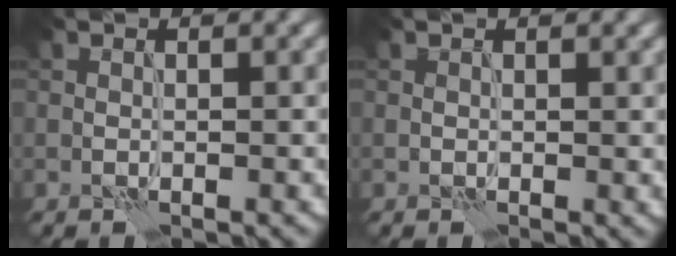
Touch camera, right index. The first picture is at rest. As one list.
[{"total": 0.9, "force": [0.5, 0.3, 0.7], "torque": [-0.005, -0.001, 0.008]}]